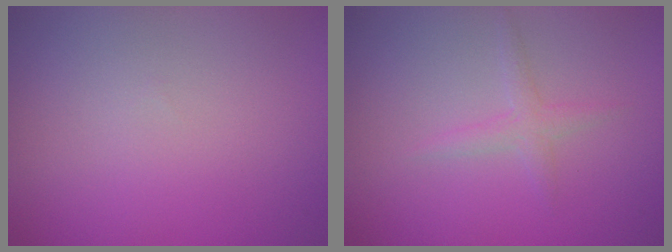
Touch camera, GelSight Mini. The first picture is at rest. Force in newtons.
{"total": 1.4, "press": 1.4, "slide": 0.1}